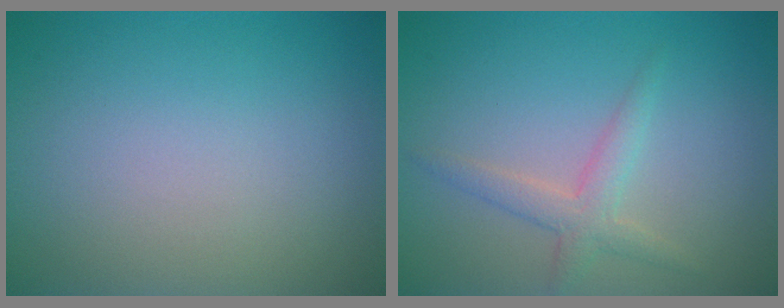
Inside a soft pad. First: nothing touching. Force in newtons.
{"total": 2.4, "press": 2.4, "slide": 0.1}